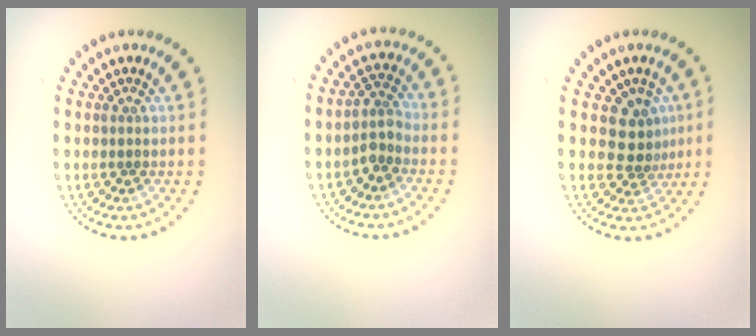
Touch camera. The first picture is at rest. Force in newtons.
{"total": 2.0, "press": 1.5, "slide": 1.3}
{"total": 2.8, "press": 2.3, "slide": 1.7}